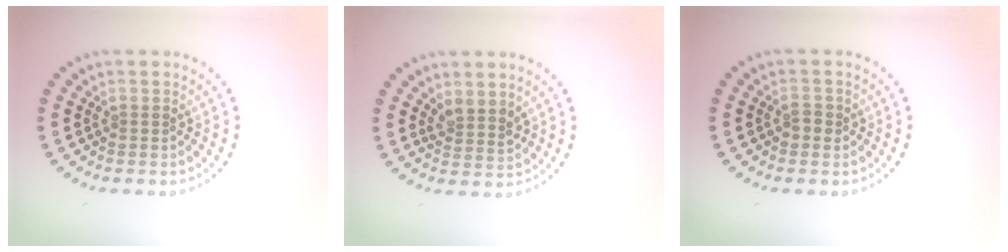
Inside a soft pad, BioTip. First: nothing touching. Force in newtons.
{"total": 2.0, "press": 1.7, "slide": 1.0}
{"total": 1.0, "press": 1.0, "slide": 0.2}